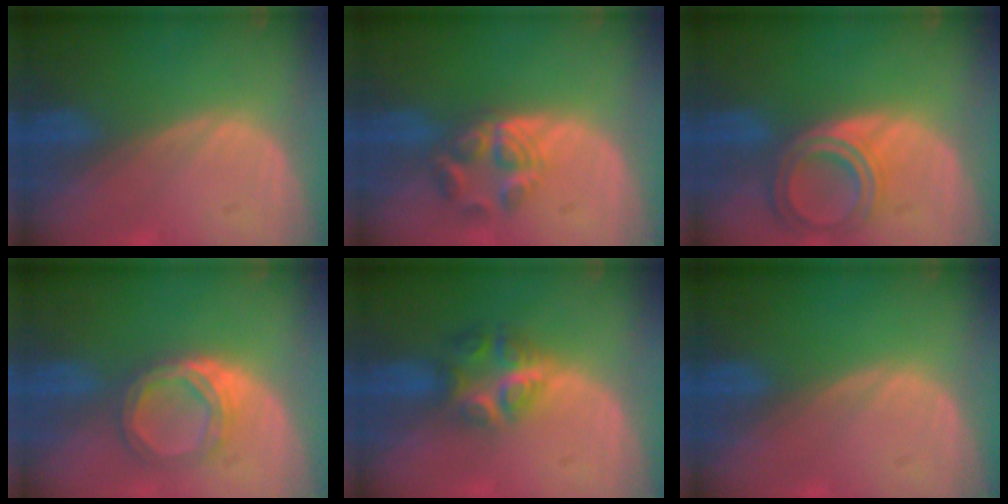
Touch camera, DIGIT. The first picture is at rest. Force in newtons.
{"total": 5.8, "press": 4.7, "slide": 3.4}
{"total": 6.5, "press": 5.9, "slide": 2.8}
{"total": 5.3, "press": 4.9, "slide": 2.0}
{"total": 6.2, "press": 5.5, "slide": 2.8}
{"total": 0.0}